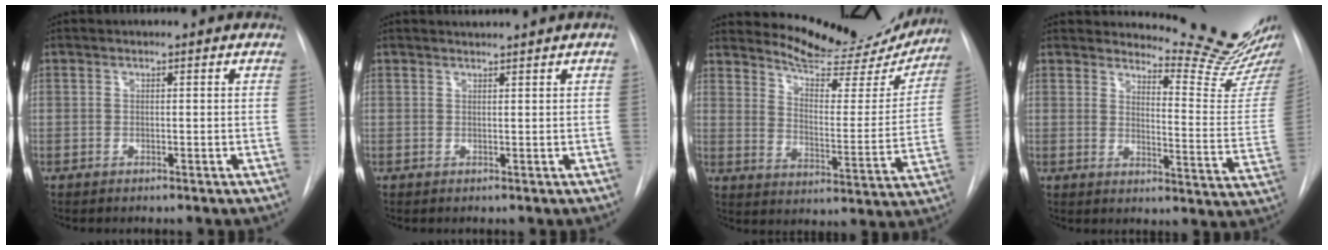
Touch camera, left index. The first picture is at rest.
{"total": 1.1, "force": [0.9, -0.6, 0.0], "torque": [-0.003, -0.005, 0.021]}
{"total": 18.4, "force": [17.5, 3.4, 4.6], "torque": [-0.058, -0.058, 0.223]}
{"total": 13.9, "force": [13.6, -1.3, 2.8], "torque": [-0.036, -0.120, 0.159]}